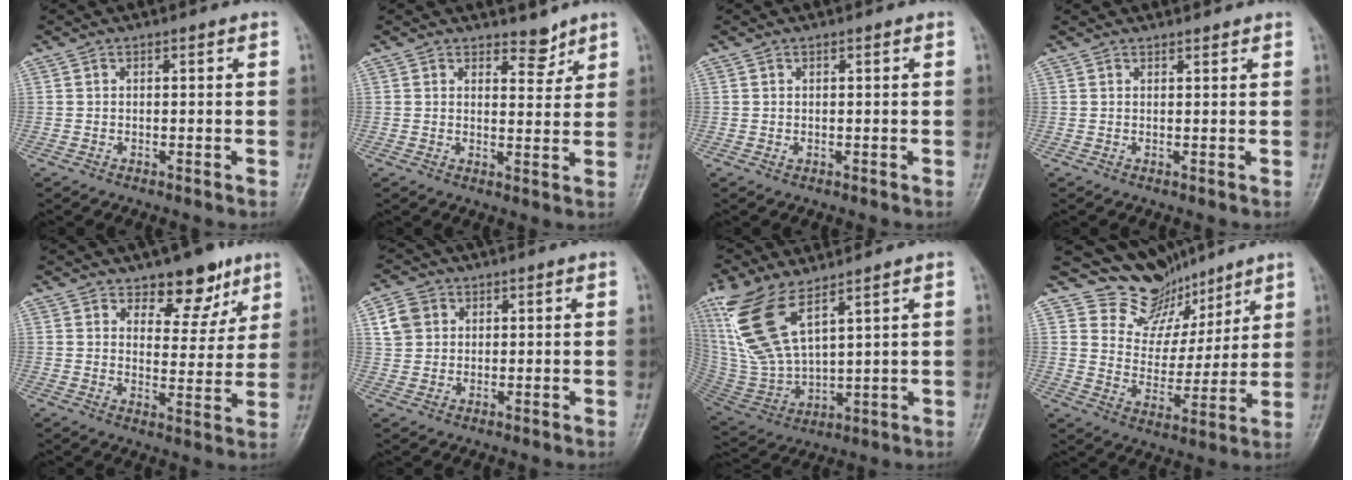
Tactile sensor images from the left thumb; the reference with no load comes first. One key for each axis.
{"total": 3.5, "fx": 3.0, "fy": 1.6, "fz": 1.0, "tx": 0.005, "ty": -0.025, "tz": 0.047}
{"total": 0.6, "fx": 0.3, "fy": 0.3, "fz": 0.5, "tx": -0.005, "ty": 0.002, "tz": 0.005}
{"total": 1.2, "fx": 1.2, "fy": 0.3, "fz": 0.0, "tx": 0.004, "ty": -0.006, "tz": 0.019}
{"total": 9.3, "fx": 6.3, "fy": 4.9, "fz": 4.7, "tx": -0.025, "ty": -0.038, "tz": 0.093}
{"total": 5.0, "fx": 1.8, "fy": 4.2, "fz": 2.0, "tx": -0.021, "ty": -0.001, "tz": 0.034}
{"total": 16.2, "fx": 9.3, "fy": 6.4, "fz": 11.6, "tx": -0.247, "ty": -0.041, "tz": 0.202}
{"total": 11.5, "fx": 9.8, "fy": 6.0, "fz": 1.0, "tx": 0.027, "ty": -0.066, "tz": 0.178}